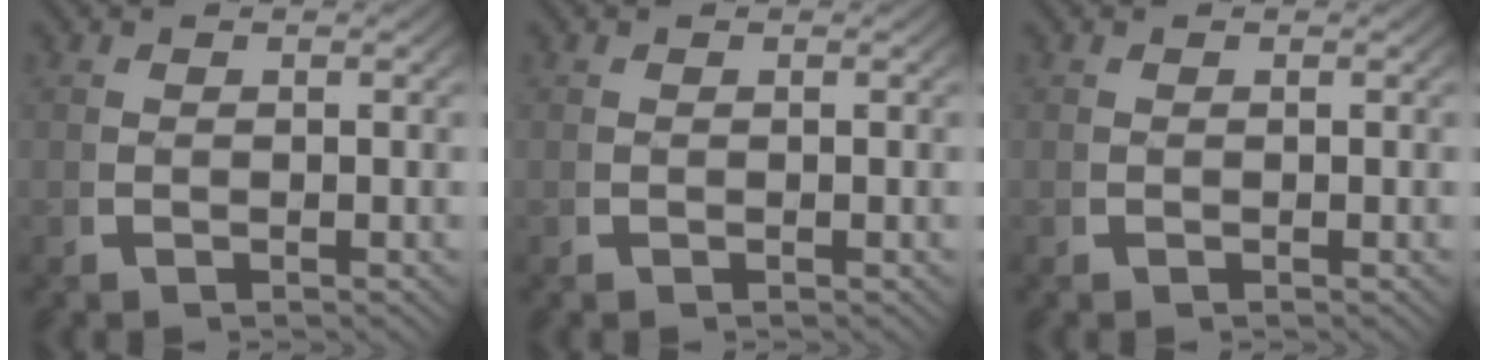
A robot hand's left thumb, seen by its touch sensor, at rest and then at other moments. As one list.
[{"total": 0.0}, {"total": 0.0}]